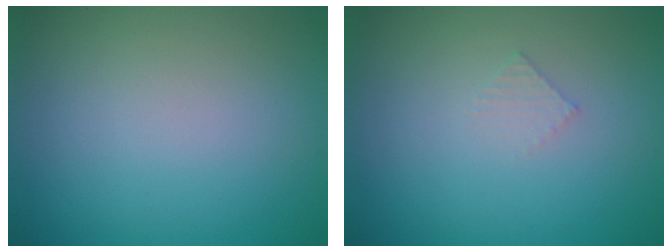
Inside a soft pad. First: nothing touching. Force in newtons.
{"total": 0.8, "press": 0.8, "slide": 0.1}